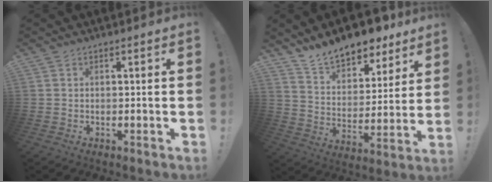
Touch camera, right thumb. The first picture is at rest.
{"total": 13.7, "force": [12.0, 5.1, 4.3], "torque": [-0.082, -0.091, 0.217]}